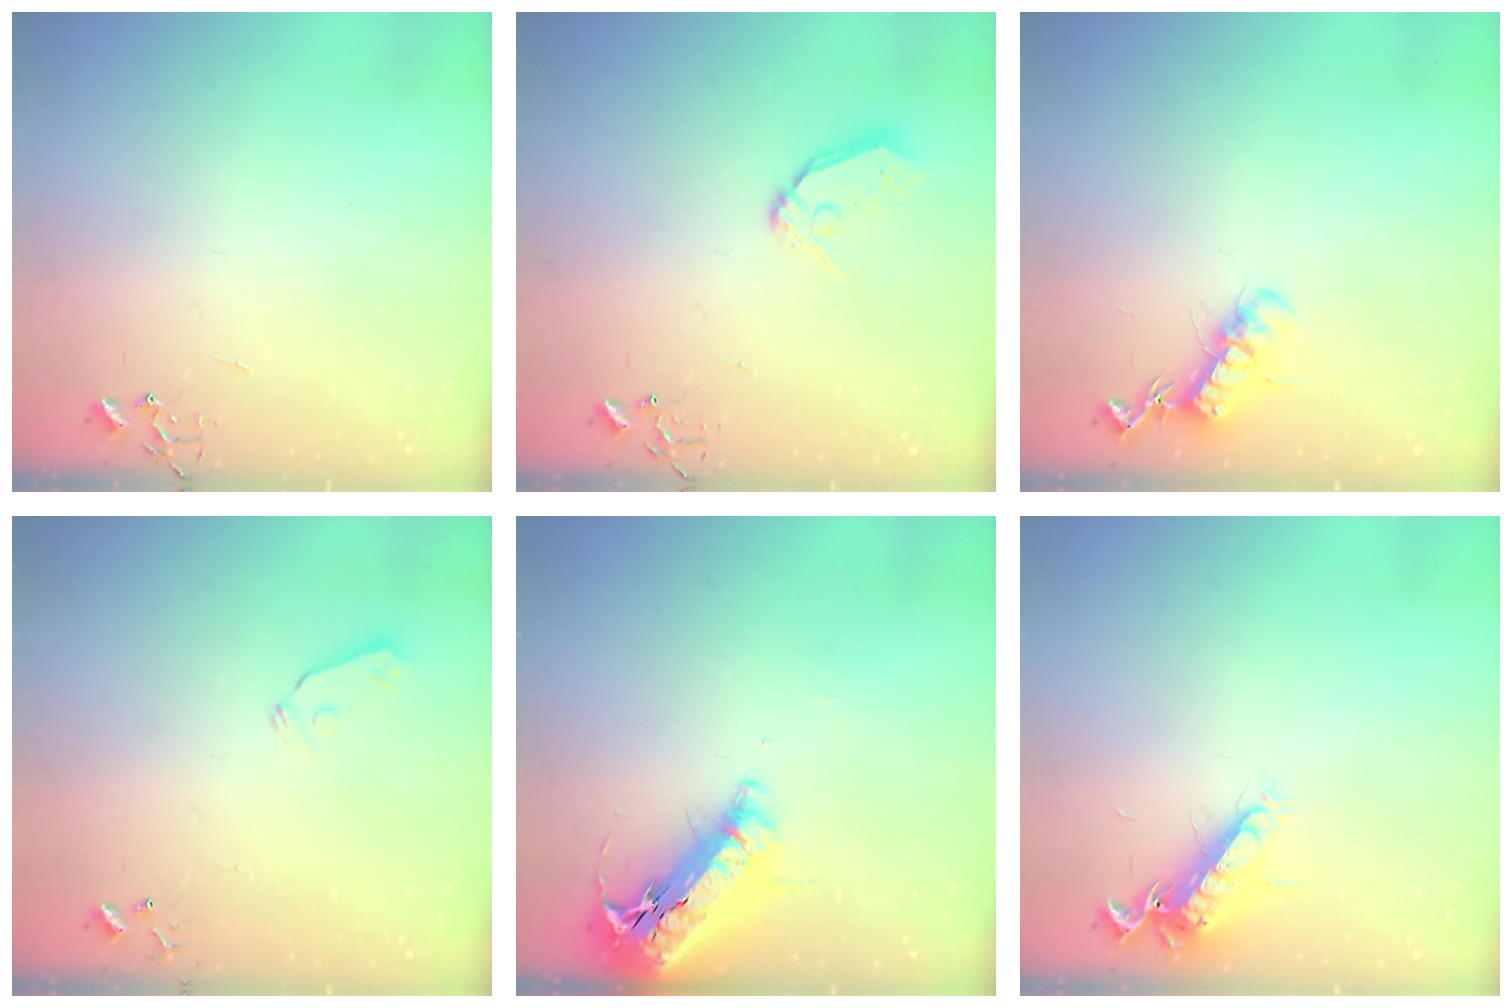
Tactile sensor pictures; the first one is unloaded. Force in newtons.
{"total": 9.2, "press": 9.1, "slide": 0.9}
{"total": 12.5, "press": 12.5, "slide": 0.4}
{"total": 4.3, "press": 4.3, "slide": 0.7}
{"total": 21.2, "press": 20.8, "slide": 4.0}
{"total": 13.0, "press": 12.9, "slide": 1.2}